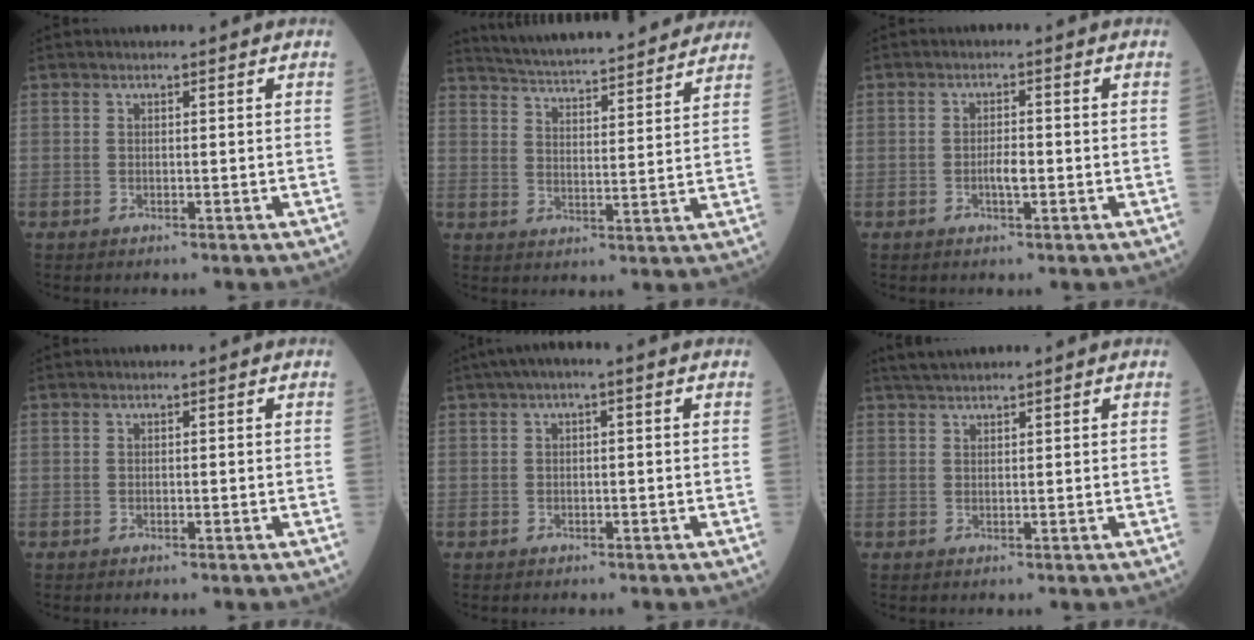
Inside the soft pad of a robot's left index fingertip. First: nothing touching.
{"total": 21.7, "force": [20.0, 2.1, 8.0], "torque": [-0.126, 0.001, 0.272]}
{"total": 2.2, "force": [-0.8, 0.5, 1.9], "torque": [-0.034, -0.001, -0.016]}
{"total": 0.0}
{"total": 2.8, "force": [0.8, 0.6, 2.6], "torque": [-0.038, 0.015, 0.009]}
{"total": 2.8, "force": [2.6, 0.0, 1.2], "torque": [-0.021, 0.020, 0.048]}